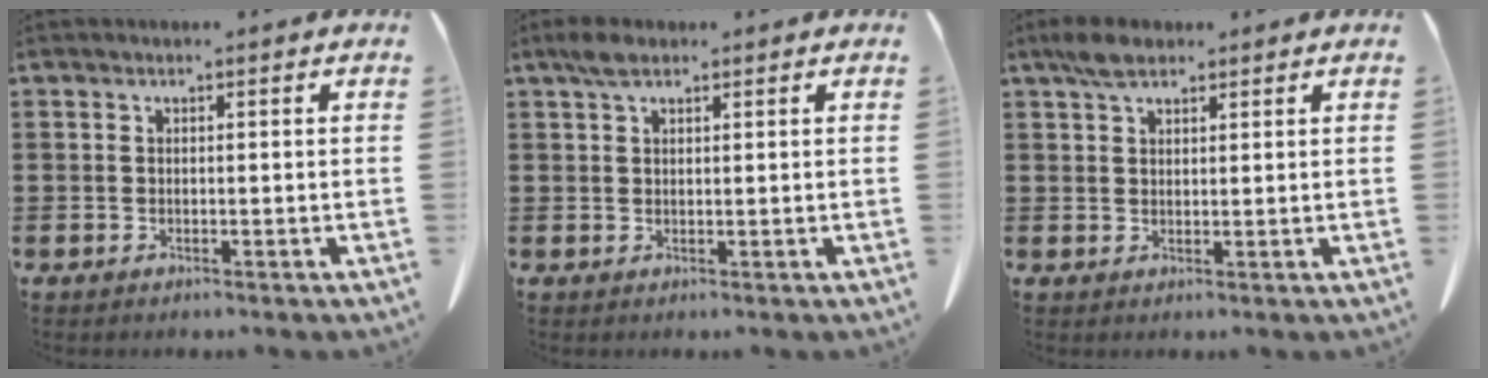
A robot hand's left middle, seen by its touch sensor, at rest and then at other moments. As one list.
[{"total": 2.5, "force": [1.7, 1.0, 1.5], "torque": [-0.035, 0.004, 0.031]}, {"total": 3.6, "force": [2.6, 1.5, 2.0], "torque": [-0.045, 0.006, 0.048]}]